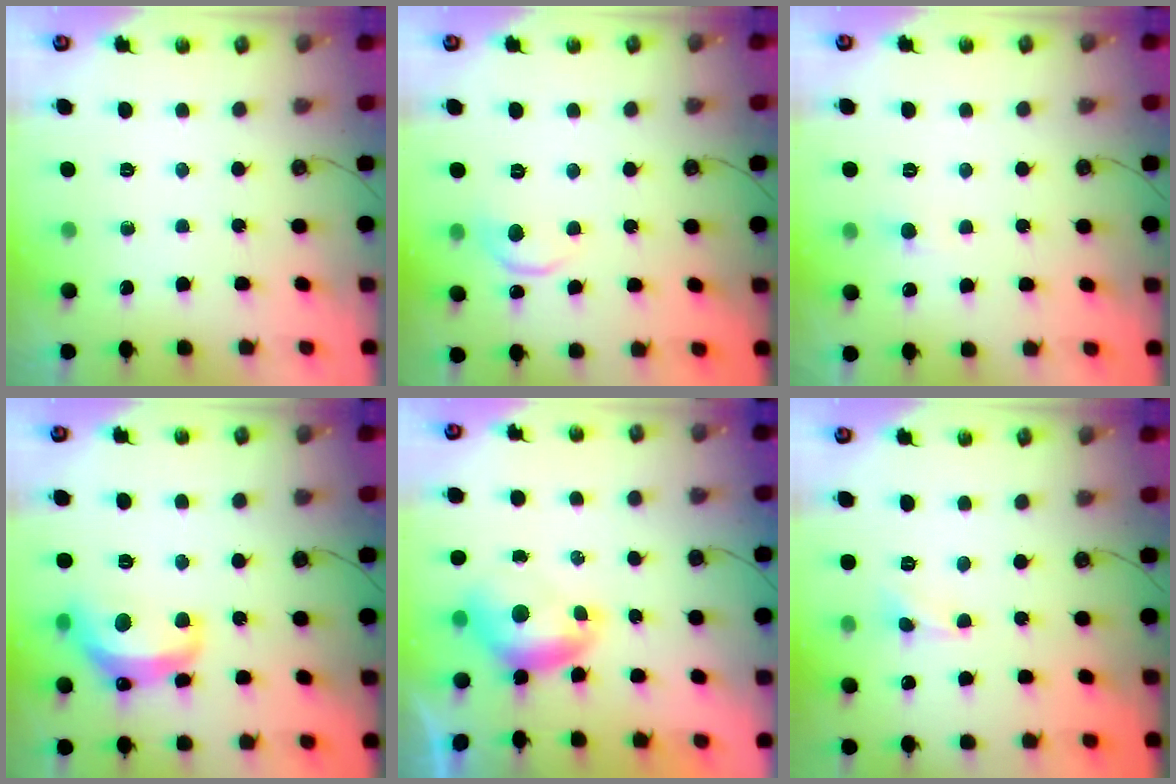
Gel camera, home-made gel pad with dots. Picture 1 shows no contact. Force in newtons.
{"total": 4.0, "press": 3.9, "slide": 0.6}
{"total": 0.7, "press": 0.6, "slide": 0.5}
{"total": 8.4, "press": 8.3, "slide": 0.9}
{"total": 0.6, "press": 0.3, "slide": 0.5}
{"total": 0.9, "press": 0.8, "slide": 0.4}